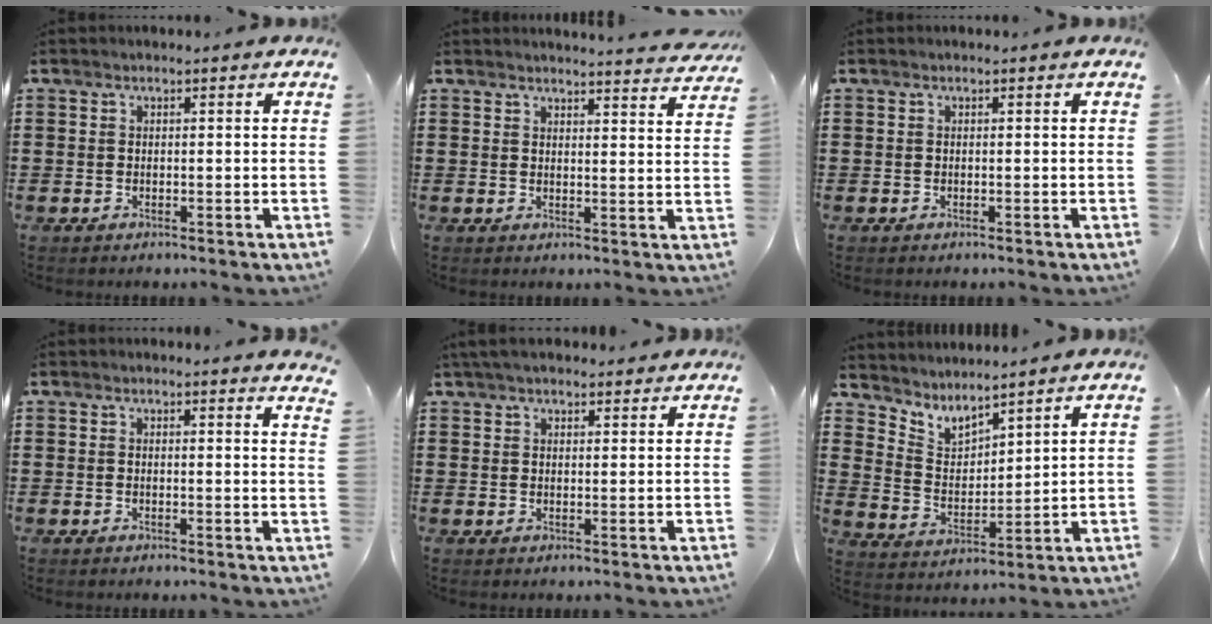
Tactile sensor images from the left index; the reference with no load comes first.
{"total": 3.1, "force": [3.0, -0.3, 0.3], "torque": [-0.009, -0.020, 0.053]}
{"total": 0.0}
{"total": 1.3, "force": [1.2, -0.2, 0.4], "torque": [-0.012, -0.001, 0.023]}
{"total": 3.3, "force": [3.0, 0.8, 1.3], "torque": [-0.034, 0.000, 0.056]}
{"total": 4.9, "force": [4.8, 1.1, 0.8], "torque": [-0.041, -0.028, 0.084]}